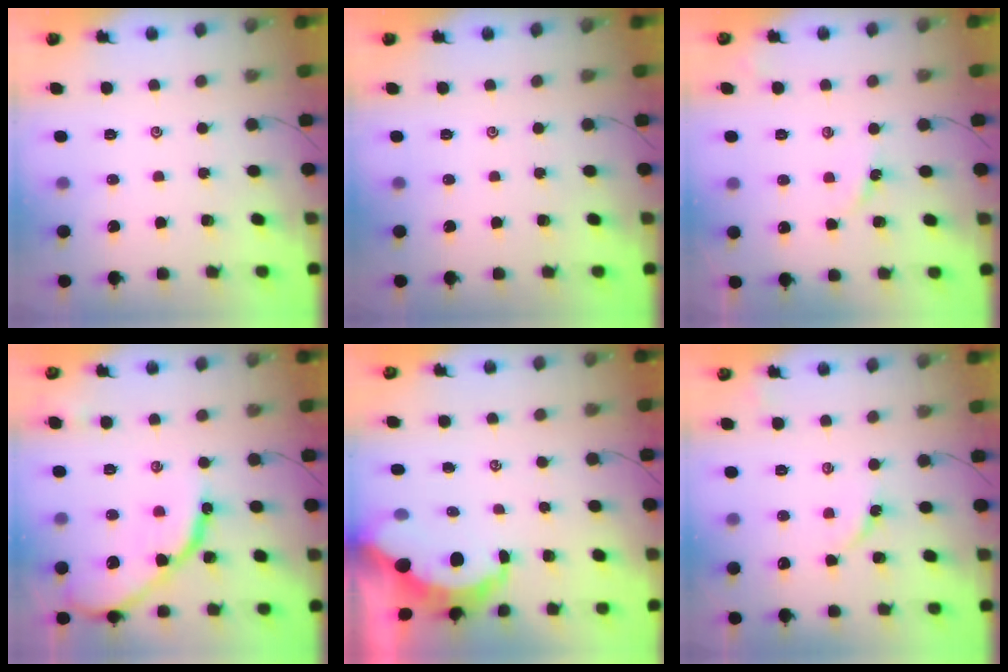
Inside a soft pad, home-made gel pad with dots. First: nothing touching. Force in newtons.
{"total": 0.0}
{"total": 2.6, "press": 2.6, "slide": 0.3}
{"total": 13.2, "press": 13.1, "slide": 1.4}
{"total": 5.9, "press": 5.9, "slide": 0.6}
{"total": 3.4, "press": 3.4, "slide": 0.6}